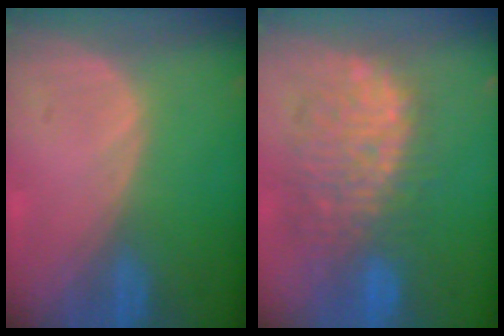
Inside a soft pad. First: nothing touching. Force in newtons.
{"total": 10.7, "press": 10.0, "slide": 3.9}